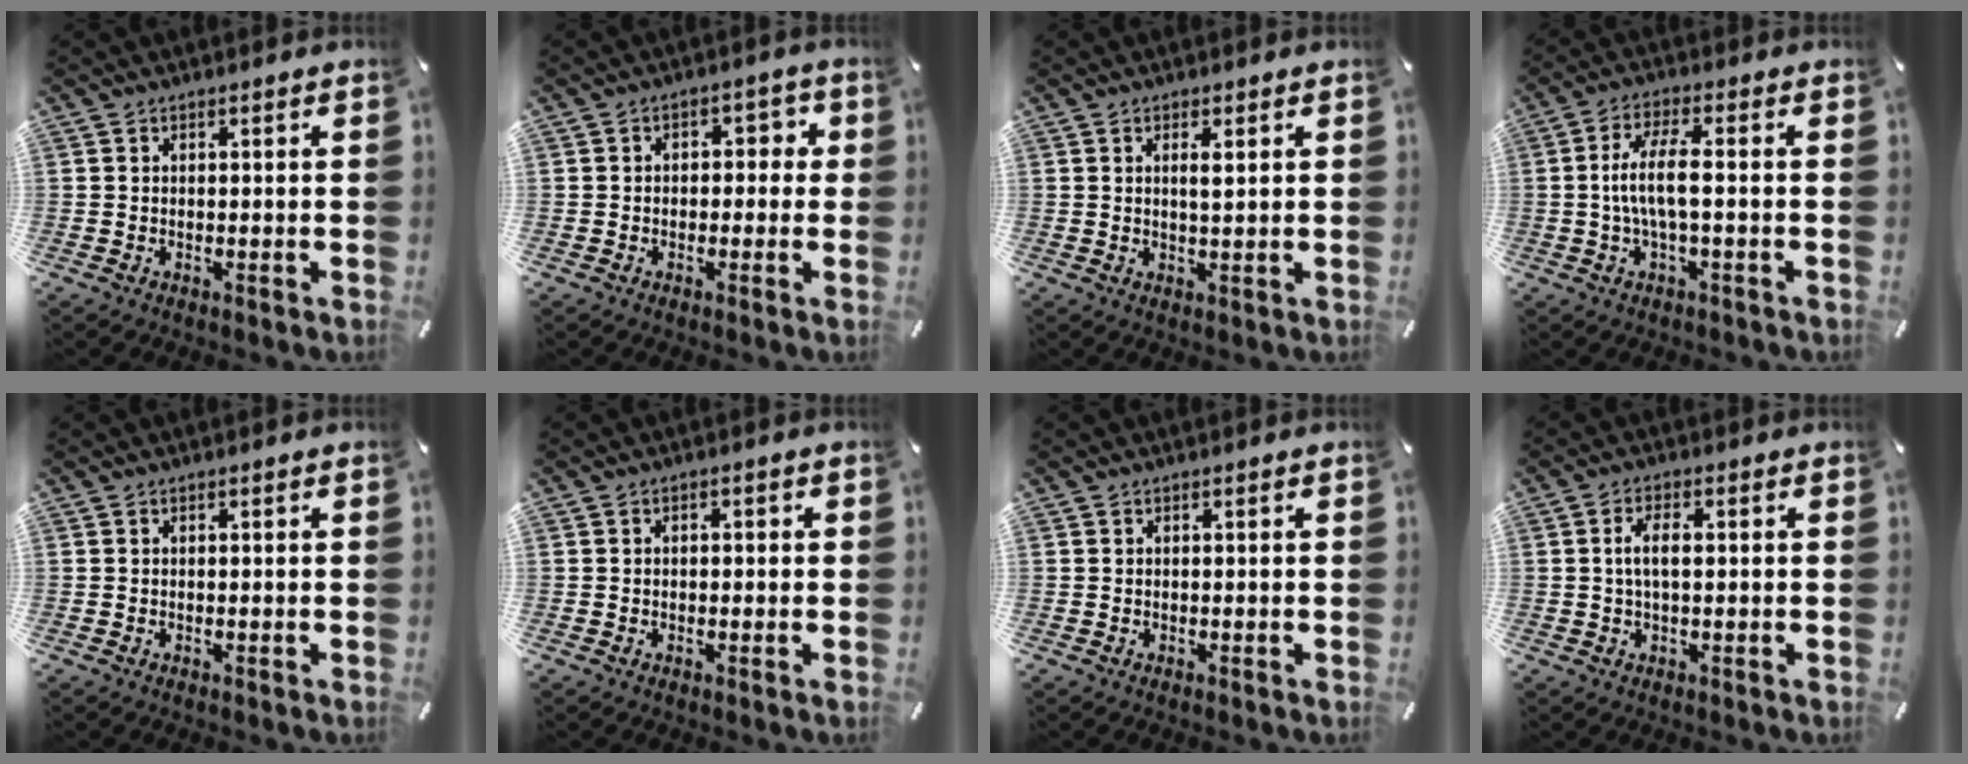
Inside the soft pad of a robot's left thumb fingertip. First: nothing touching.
{"total": 3.7, "force": [-0.9, 2.8, 2.2], "torque": [-0.028, 0.011, -0.026]}
{"total": 2.7, "force": [0.7, 0.6, 2.5], "torque": [-0.044, -0.001, 0.009]}
{"total": 8.1, "force": [-0.3, 2.0, 7.9], "torque": [-0.162, -0.002, -0.013]}
{"total": 0.0}
{"total": 1.1, "force": [-0.3, 0.8, 0.6], "torque": [-0.012, 0.006, -0.009]}
{"total": 0.0}
{"total": 4.9, "force": [0.3, 2.0, 4.5], "torque": [-0.092, 0.004, 0.002]}